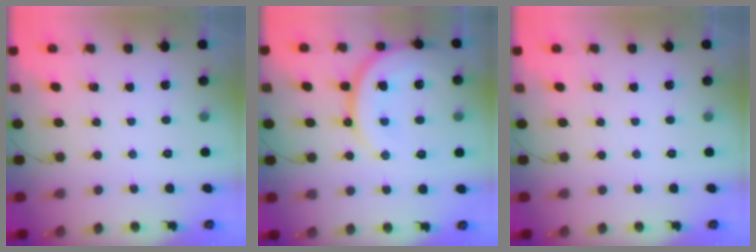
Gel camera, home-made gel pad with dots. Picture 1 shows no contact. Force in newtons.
{"total": 18.6, "press": 18.5, "slide": 1.9}
{"total": 0.0}